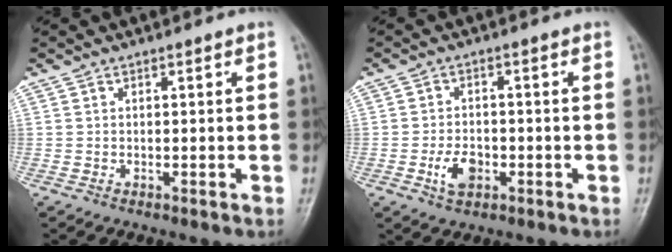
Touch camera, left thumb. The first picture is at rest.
{"total": 5.0, "force": [-1.7, 3.2, 3.3], "torque": [-0.053, 0.007, -0.030]}